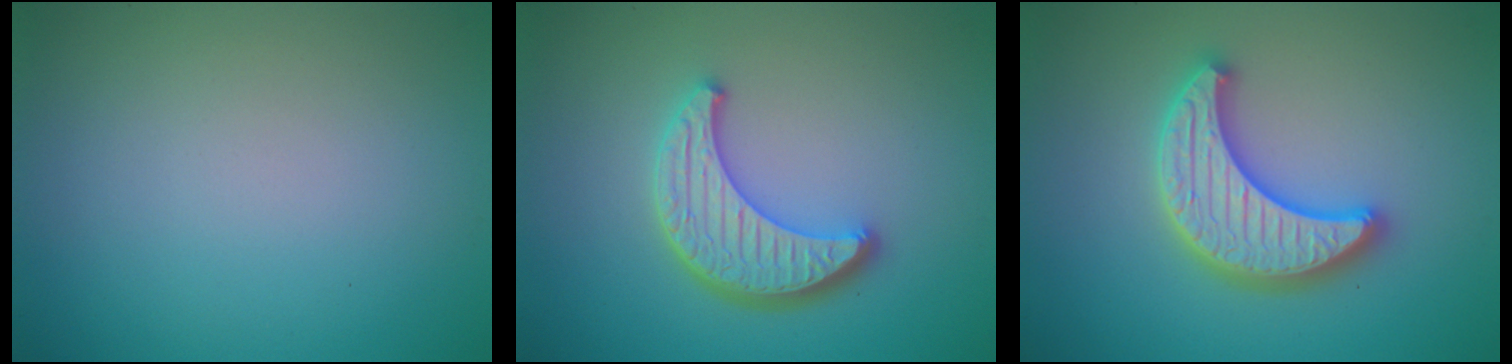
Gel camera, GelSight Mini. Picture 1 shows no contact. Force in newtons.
{"total": 4.7, "press": 3.9, "slide": 2.5}
{"total": 5.3, "press": 5.2, "slide": 0.9}